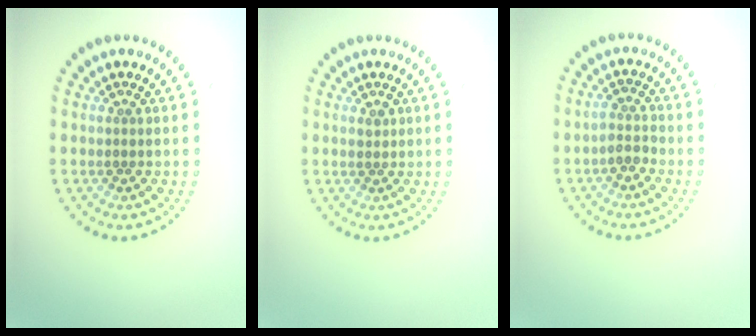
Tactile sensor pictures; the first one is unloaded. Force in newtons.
{"total": 0.8, "press": 0.8, "slide": 0.1}
{"total": 1.6, "press": 1.4, "slide": 0.9}